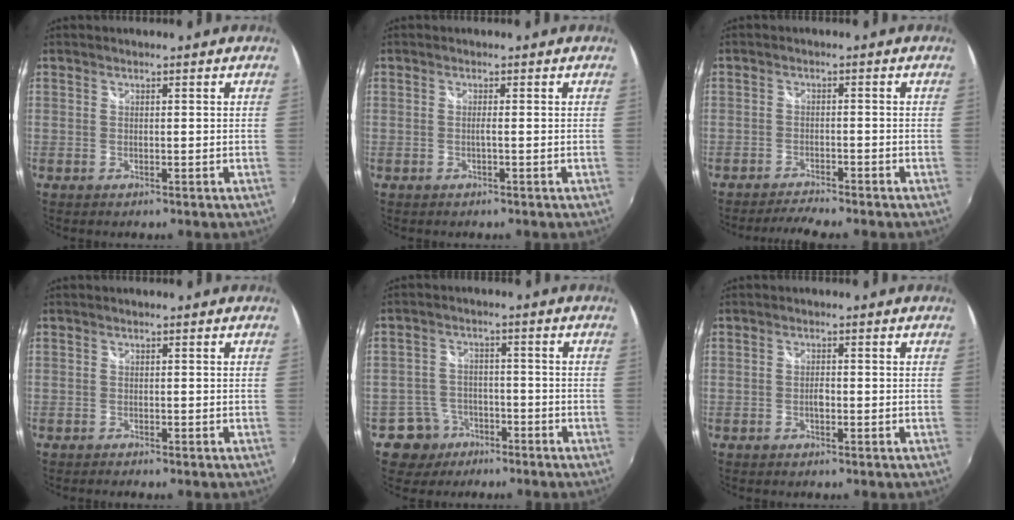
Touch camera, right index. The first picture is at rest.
{"total": 1.0, "force": [-0.4, -0.3, 0.8], "torque": [-0.013, 0.000, -0.009]}
{"total": 4.2, "force": [-4.0, 0.0, 1.2], "torque": [-0.037, -0.004, -0.071]}
{"total": 1.3, "force": [-1.2, 0.3, 0.4], "torque": [-0.014, -0.009, -0.022]}
{"total": 6.1, "force": [-3.7, 4.8, -0.2], "torque": [-0.011, 0.023, -0.062]}
{"total": 1.2, "force": [-0.5, 0.5, 1.0], "torque": [-0.020, 0.002, -0.010]}